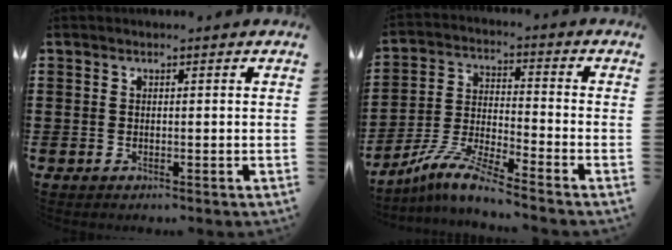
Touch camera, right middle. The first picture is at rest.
{"total": 7.9, "force": [-6.9, -0.1, 3.9], "torque": [-0.092, -0.009, -0.140]}